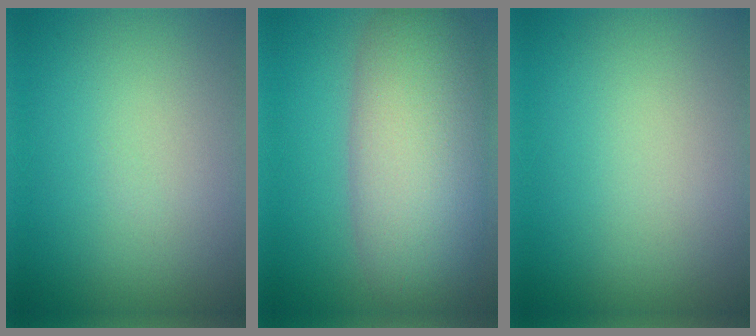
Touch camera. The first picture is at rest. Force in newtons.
{"total": 9.6, "press": 9.6, "slide": 0.3}
{"total": 0.0}